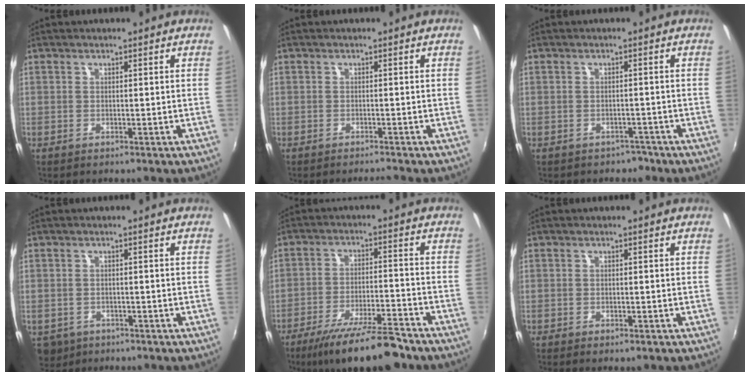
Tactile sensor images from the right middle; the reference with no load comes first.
{"total": 1.5, "force": [-1.5, -0.1, 0.3], "torque": [-0.009, -0.008, -0.028]}
{"total": 2.5, "force": [-1.8, 1.7, 0.1], "torque": [-0.005, 0.002, -0.022]}
{"total": 5.1, "force": [-2.4, 4.0, 2.2], "torque": [-0.050, -0.014, -0.031]}
{"total": 14.6, "force": [-11.8, 2.5, 8.2], "torque": [-0.161, -0.019, -0.187]}
{"total": 1.1, "force": [-0.8, 0.4, 0.6], "torque": [-0.012, -0.005, -0.014]}